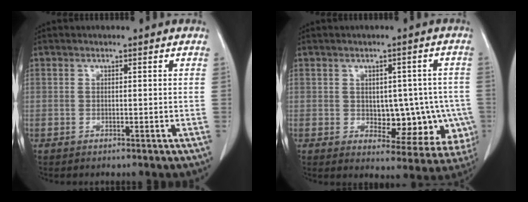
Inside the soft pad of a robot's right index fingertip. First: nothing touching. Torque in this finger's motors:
{"motor_torque": [0.11, 0.08, 0.10, 0.02]}